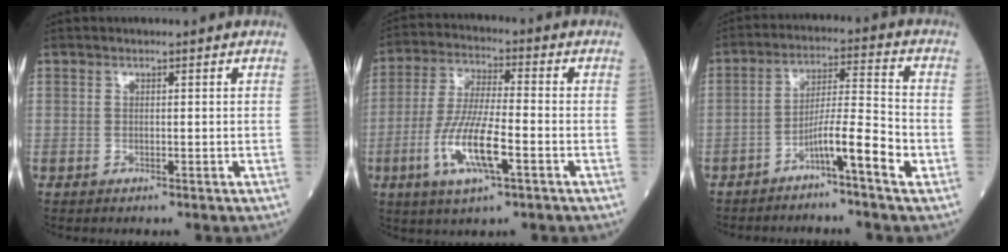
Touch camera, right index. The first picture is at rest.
{"total": 10.9, "force": [-3.8, 1.8, 10.1], "torque": [-0.205, -0.011, -0.071]}
{"total": 7.0, "force": [-4.0, -0.6, 5.8], "torque": [-0.094, 0.014, -0.070]}